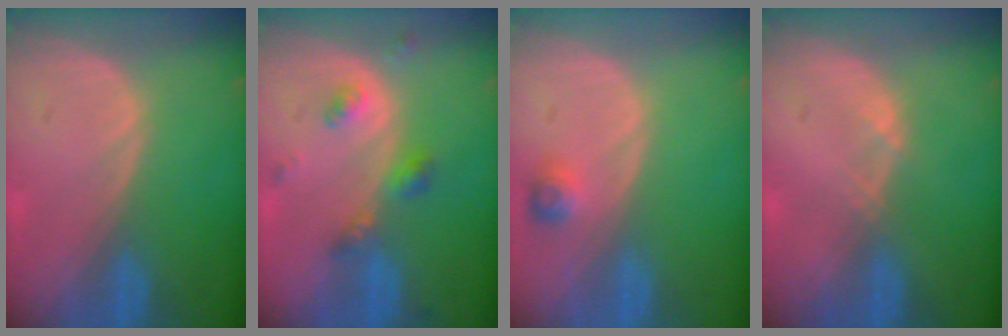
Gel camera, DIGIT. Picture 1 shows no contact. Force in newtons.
{"total": 4.5, "press": 4.2, "slide": 1.7}
{"total": 2.4, "press": 2.2, "slide": 0.9}
{"total": 0.8, "press": 0.8, "slide": 0.1}